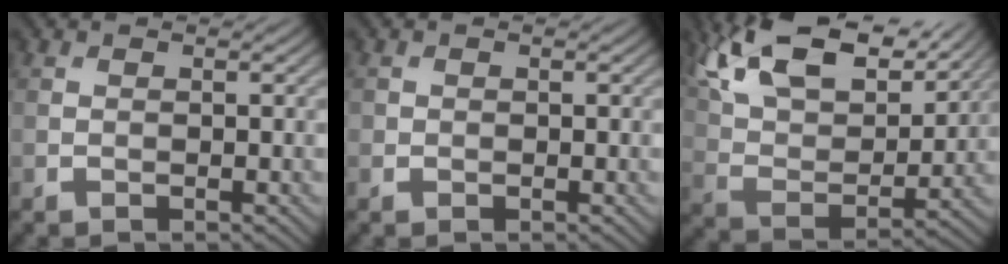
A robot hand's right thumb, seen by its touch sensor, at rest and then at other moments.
{"total": 0.6, "force": [0.0, 0.6, 0.1], "torque": [0.001, -0.003, -0.002]}
{"total": 17.8, "force": [12.6, 6.8, 10.6], "torque": [-0.232, 0.026, 0.186]}